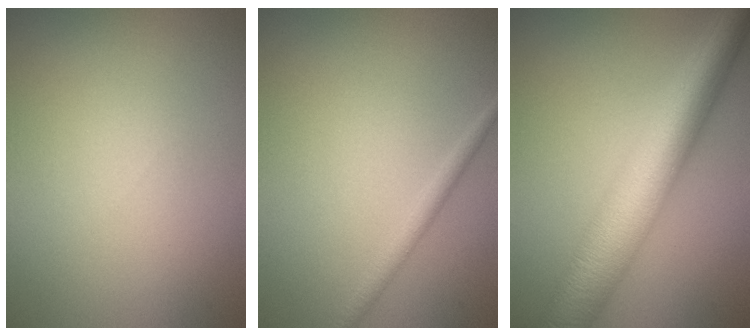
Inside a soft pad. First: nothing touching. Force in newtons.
{"total": 1.5, "press": 1.5, "slide": 0.1}
{"total": 9.1, "press": 9.1, "slide": 0.1}